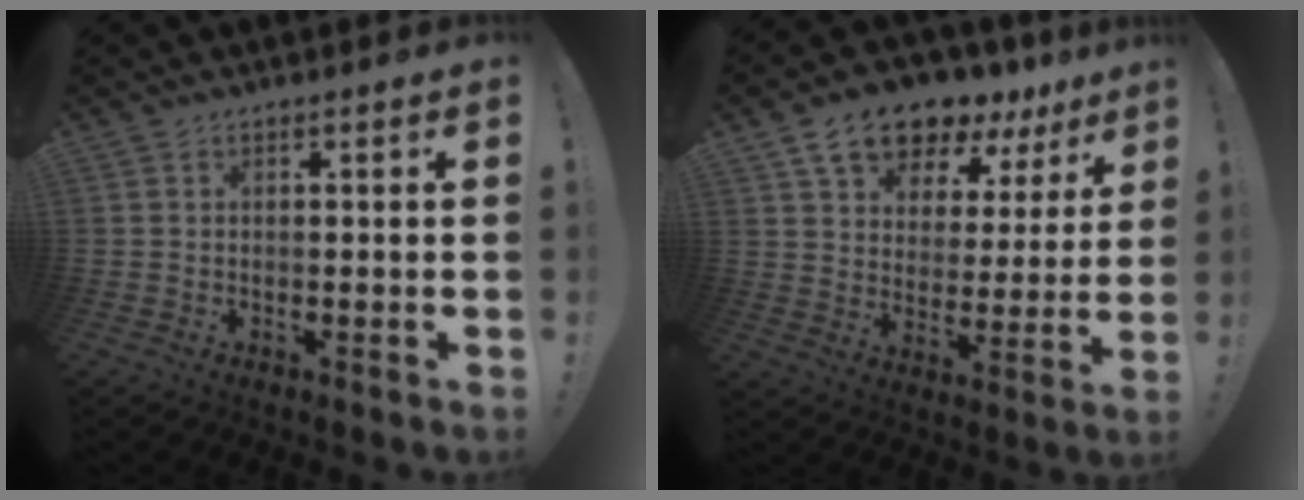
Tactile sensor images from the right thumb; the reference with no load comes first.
{"total": 13.3, "force": [10.4, 6.4, 5.3], "torque": [-0.090, -0.079, 0.187]}